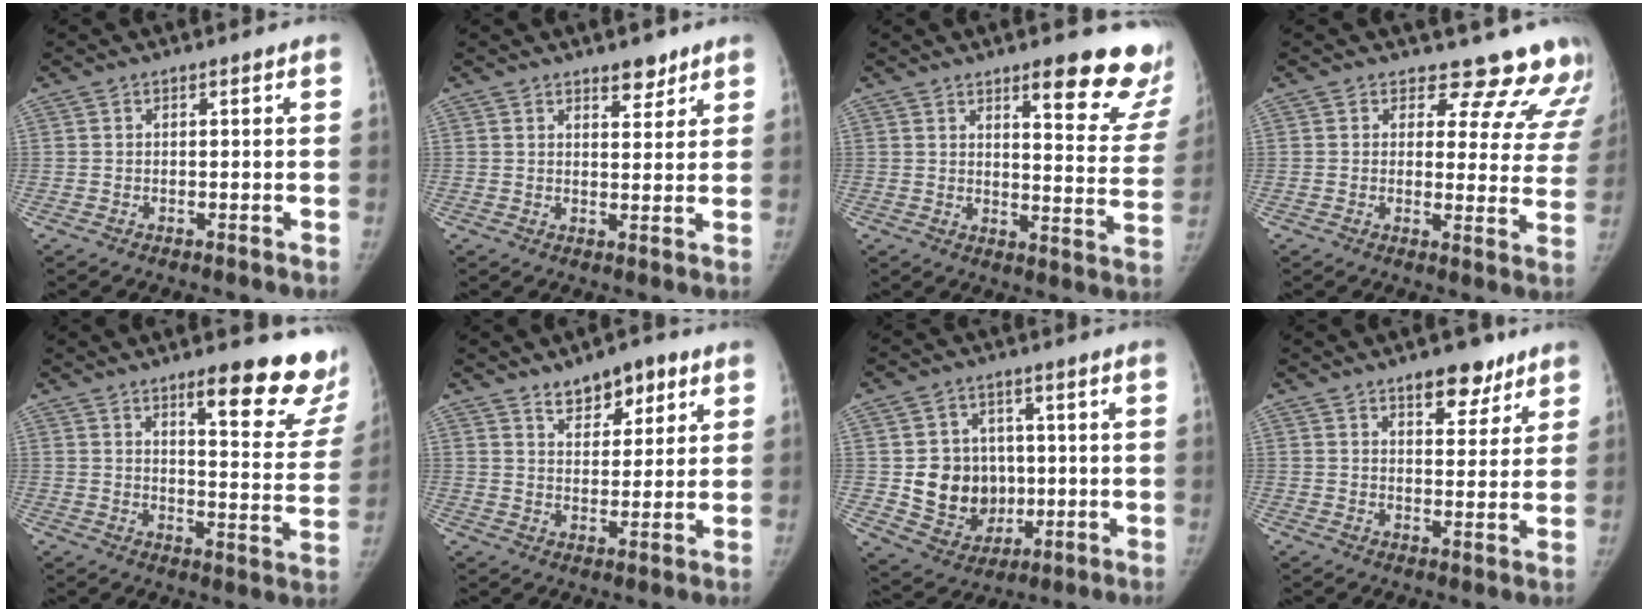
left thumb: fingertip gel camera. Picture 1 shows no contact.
{"total": 3.9, "force": [2.9, 1.8, 1.8], "torque": [-0.002, -0.019, 0.045]}
{"total": 16.4, "force": [11.3, 4.3, 11.1], "torque": [-0.095, -0.075, 0.134]}
{"total": 15.5, "force": [14.2, 6.0, 1.9], "torque": [0.035, -0.113, 0.134]}
{"total": 19.2, "force": [13.0, 5.1, 13.2], "torque": [-0.126, -0.076, 0.165]}
{"total": 8.2, "force": [5.3, 4.3, 4.6], "torque": [-0.033, -0.030, 0.083]}
{"total": 12.2, "force": [-0.2, 10.8, 5.8], "torque": [-0.050, 0.000, 0.021]}
{"total": 8.3, "force": [5.6, 4.0, 4.7], "torque": [-0.030, -0.029, 0.081]}